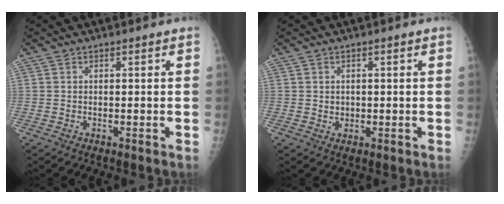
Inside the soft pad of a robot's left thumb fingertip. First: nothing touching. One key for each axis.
{"total": 1.4, "fx": 0.1, "fy": 1.2, "fz": 0.6, "tx": -0.005, "ty": 0.000, "tz": 0.006}